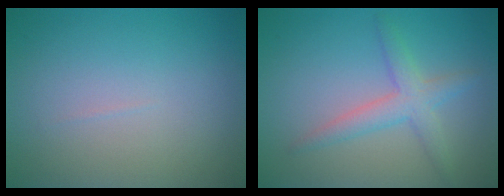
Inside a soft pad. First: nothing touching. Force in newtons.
{"total": 2.9, "press": 2.9, "slide": 0.1}